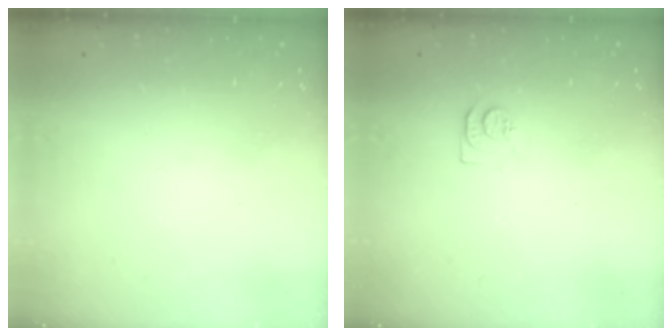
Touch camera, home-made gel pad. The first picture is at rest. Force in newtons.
{"total": 8.2, "press": 8.2, "slide": 0.9}